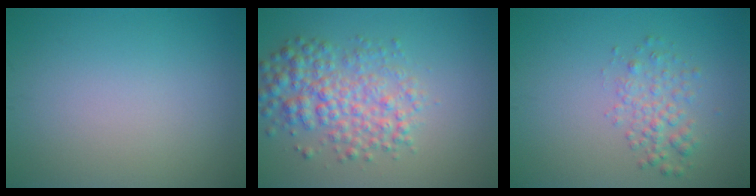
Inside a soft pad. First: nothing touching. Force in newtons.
{"total": 5.0, "press": 5.0, "slide": 0.1}
{"total": 2.4, "press": 2.4, "slide": 0.1}